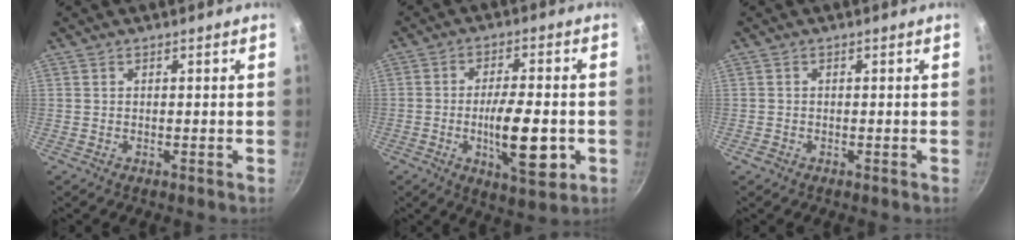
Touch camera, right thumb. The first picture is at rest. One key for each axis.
{"total": 12.7, "fx": -2.9, "fy": 4.5, "fz": 11.5, "tx": -0.173, "ty": 0.007, "tz": -0.042}
{"total": 1.1, "fx": -0.7, "fy": 0.8, "fz": 0.4, "tx": -0.008, "ty": 0.002, "tz": -0.012}